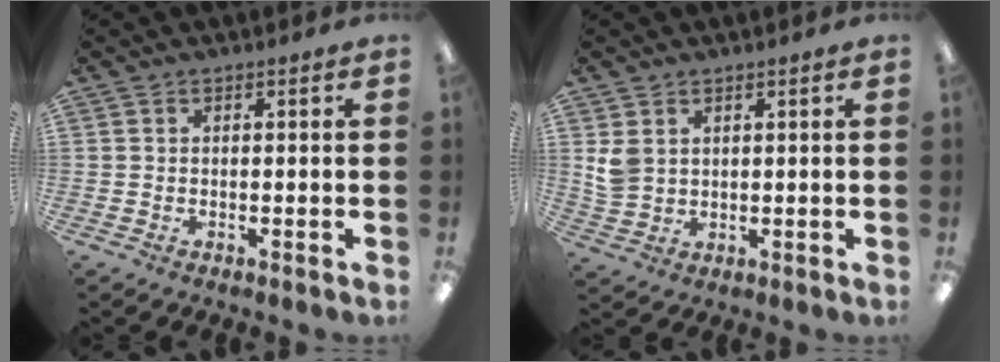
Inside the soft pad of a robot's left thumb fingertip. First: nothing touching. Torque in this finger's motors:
{"motor_torque": [0.65, 0.59, 0.65, -0.40, 0.04]}